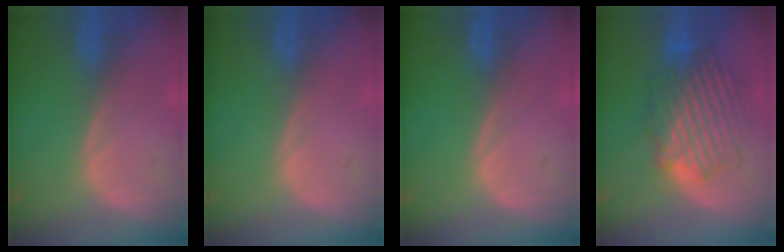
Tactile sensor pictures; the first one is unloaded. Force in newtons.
{"total": 0.0}
{"total": 0.0}
{"total": 8.7, "press": 8.5, "slide": 2.2}